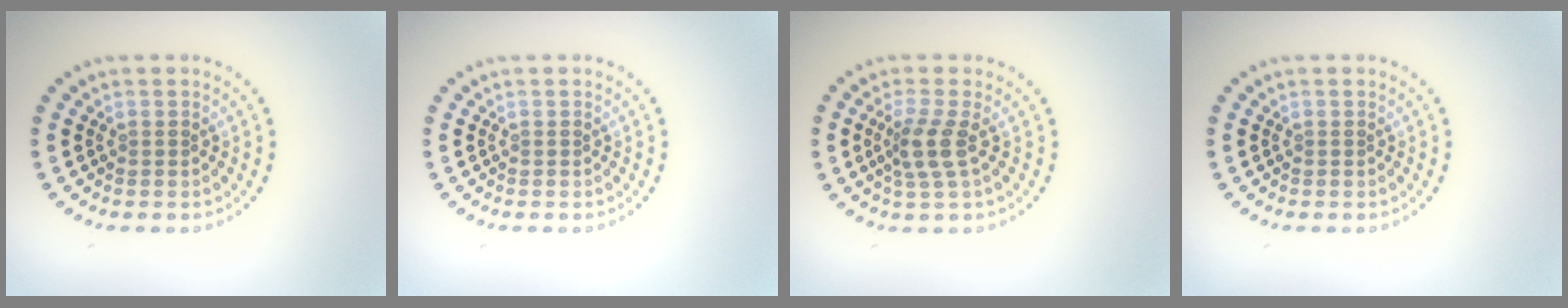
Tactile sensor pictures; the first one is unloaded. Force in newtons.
{"total": 0.0}
{"total": 2.7, "press": 2.1, "slide": 1.8}
{"total": 0.0}